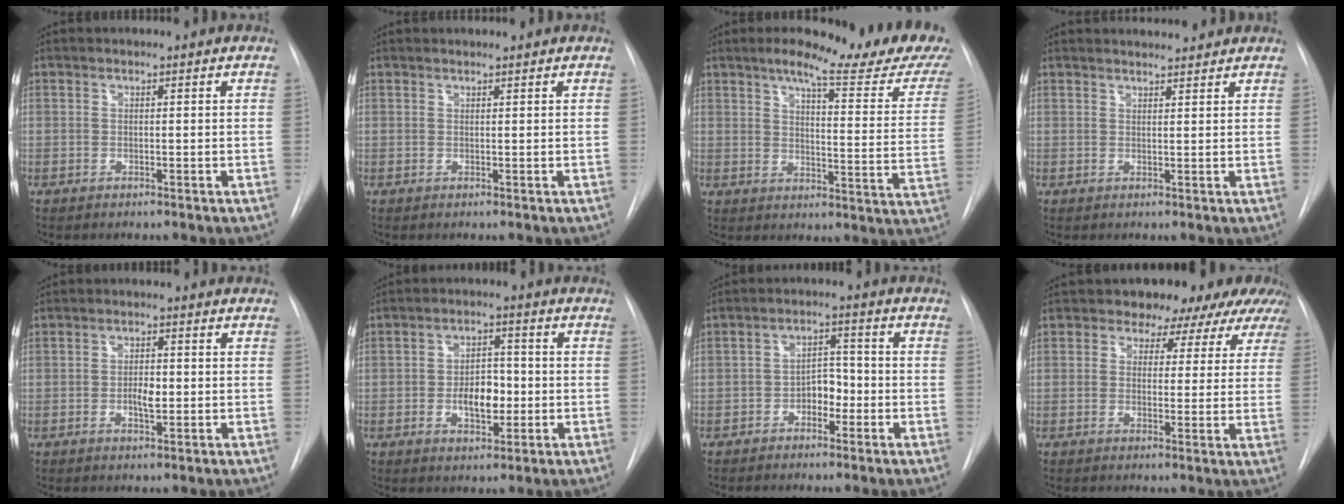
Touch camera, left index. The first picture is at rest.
{"total": 1.6, "force": [1.5, 0.0, 0.5], "torque": [-0.005, 0.016, 0.027]}
{"total": 18.9, "force": [16.0, 1.3, 10.0], "torque": [-0.130, -0.059, 0.189]}
{"total": 5.0, "force": [4.8, 0.5, 1.2], "torque": [-0.019, 0.020, 0.062]}
{"total": 2.8, "force": [-0.4, 1.1, 2.5], "torque": [-0.043, 0.002, -0.005]}
{"total": 6.0, "force": [-1.0, 3.2, 5.0], "torque": [-0.080, 0.008, -0.013]}
{"total": 3.9, "force": [-1.7, 2.4, 2.6], "torque": [-0.036, 0.014, -0.031]}
{"total": 9.4, "force": [7.3, 5.6, 2.0], "torque": [0.001, 0.016, 0.060]}